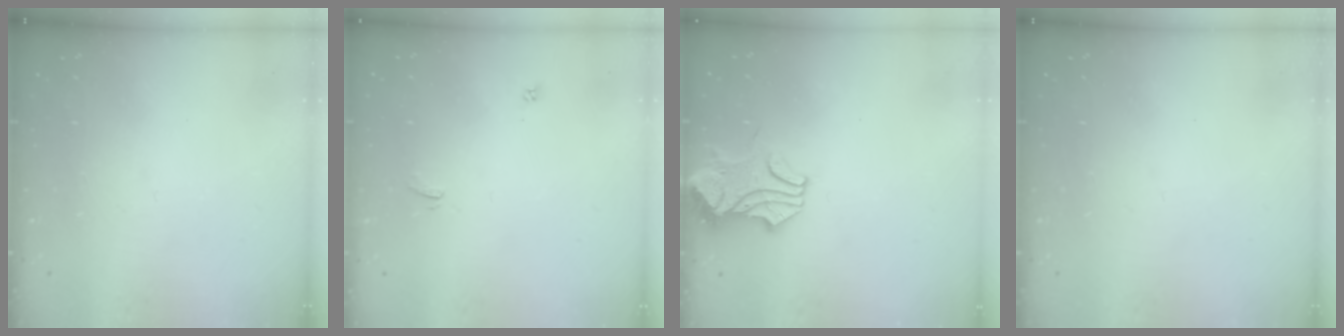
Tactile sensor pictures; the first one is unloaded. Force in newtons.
{"total": 1.1, "press": 1.0, "slide": 0.4}
{"total": 1.9, "press": 1.8, "slide": 0.6}
{"total": 0.0}